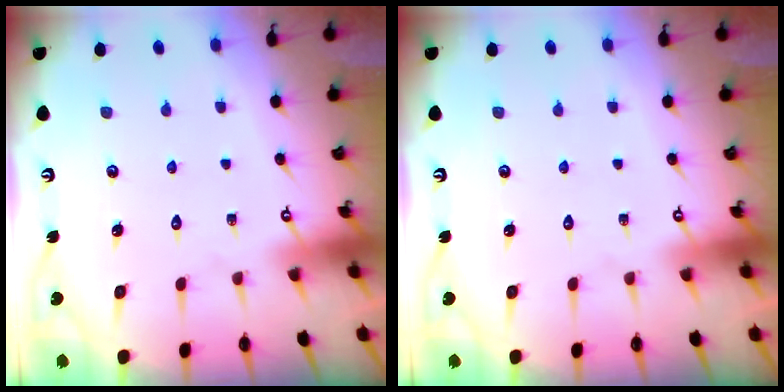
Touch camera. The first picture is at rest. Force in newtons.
{"total": 0.0}